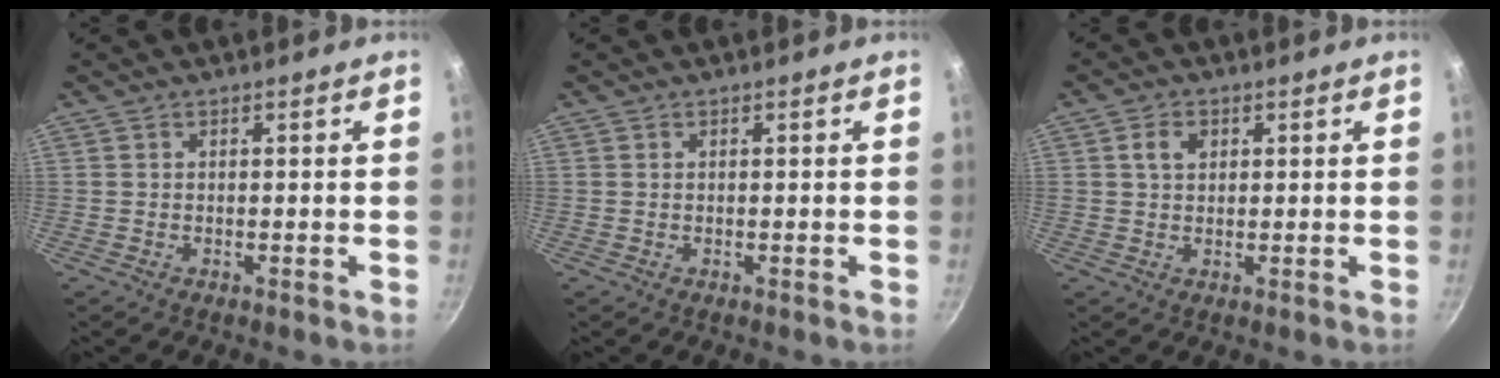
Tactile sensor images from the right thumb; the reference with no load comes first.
{"total": 0.0}
{"total": 3.4, "force": [1.1, 2.5, 2.1], "torque": [-0.026, 0.001, 0.018]}